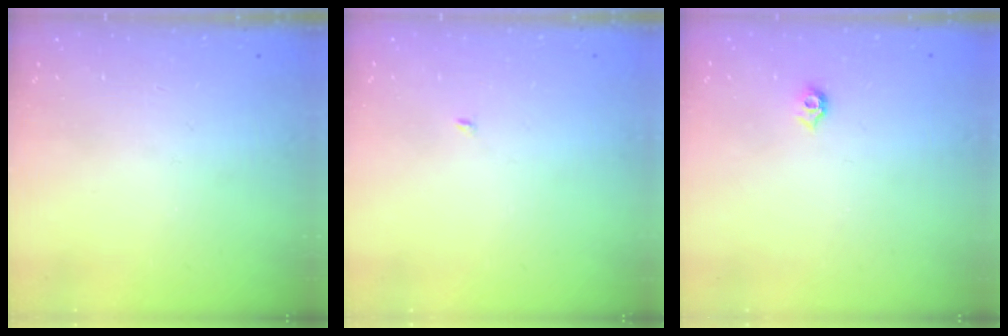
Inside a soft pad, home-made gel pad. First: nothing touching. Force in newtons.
{"total": 1.9, "press": 1.9, "slide": 0.2}
{"total": 5.3, "press": 5.2, "slide": 0.8}